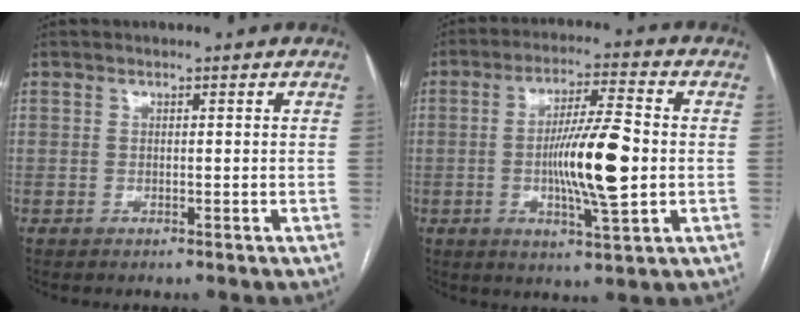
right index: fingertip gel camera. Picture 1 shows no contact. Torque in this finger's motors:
{"motor_torque": [0.81, -0.38, 0.63, 0.18]}